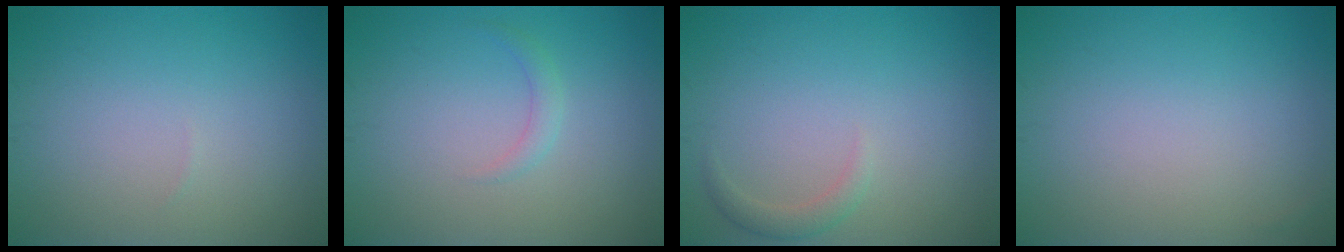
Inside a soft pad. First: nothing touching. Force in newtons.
{"total": 1.1, "press": 1.1, "slide": 0.1}
{"total": 1.3, "press": 1.3, "slide": 0.1}
{"total": 0.0}